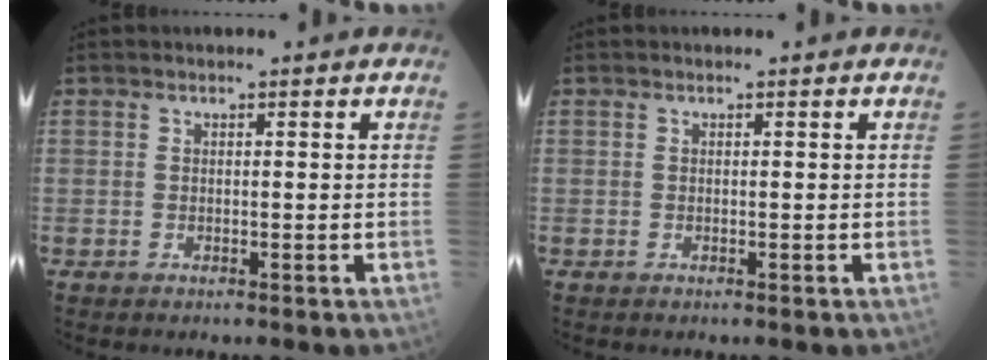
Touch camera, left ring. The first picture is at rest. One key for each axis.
{"total": 0.0}